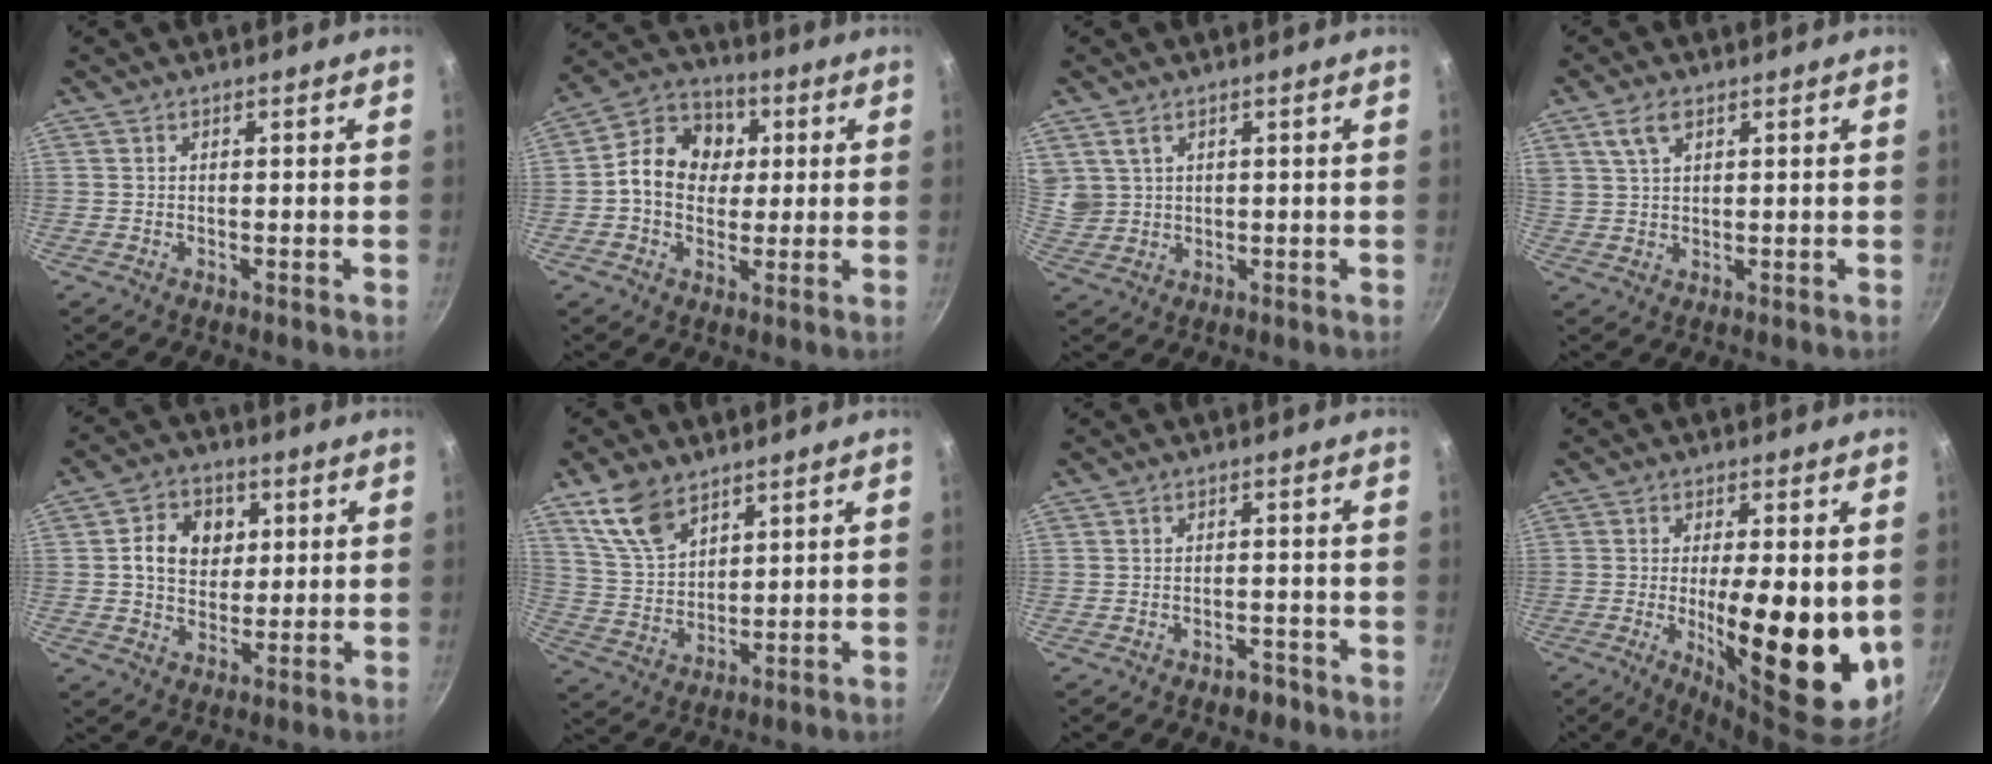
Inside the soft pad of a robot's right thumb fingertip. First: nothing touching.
{"total": 11.7, "force": [1.4, 9.6, 6.6], "torque": [-0.081, 0.017, 0.003]}
{"total": 4.3, "force": [2.3, 3.1, 1.9], "torque": [-0.024, -0.007, 0.054]}
{"total": 4.6, "force": [2.4, 2.5, 3.0], "torque": [-0.050, 0.000, 0.049]}
{"total": 9.2, "force": [2.0, 7.4, 5.0], "torque": [-0.057, 0.002, 0.025]}
{"total": 9.4, "force": [6.2, 5.0, 5.0], "torque": [-0.080, -0.023, 0.133]}
{"total": 2.6, "force": [-1.9, 1.4, 1.0], "torque": [-0.004, 0.024, -0.017]}
{"total": 16.6, "force": [-1.5, 5.2, 15.6], "torque": [-0.220, -0.011, -0.015]}